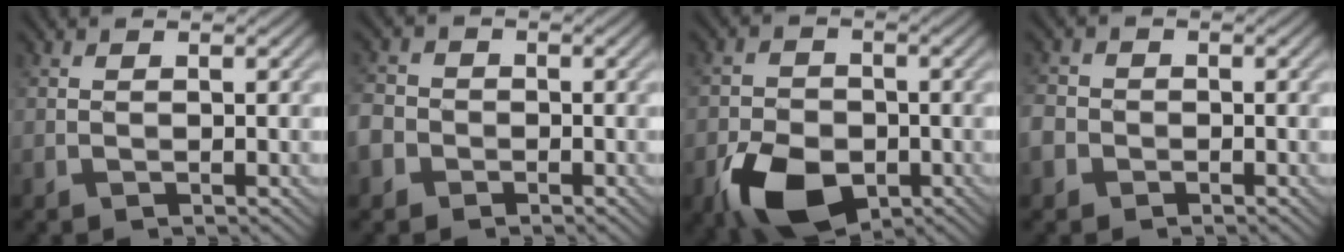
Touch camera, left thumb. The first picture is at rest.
{"total": 3.6, "force": [-1.8, 3.0, 0.8], "torque": [-0.027, -0.006, -0.046]}
{"total": 10.3, "force": [-5.3, 6.3, 6.1], "torque": [-0.130, -0.025, -0.094]}
{"total": 2.9, "force": [-1.4, 2.5, 0.6], "torque": [-0.019, -0.005, -0.035]}